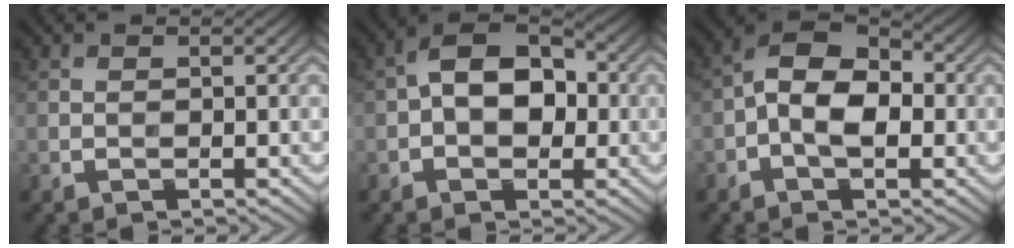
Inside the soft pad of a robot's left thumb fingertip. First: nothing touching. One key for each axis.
{"total": 8.3, "fx": 0.3, "fy": 5.4, "fz": 6.4, "tx": -0.096, "ty": 0.015, "tz": -0.009}
{"total": 8.7, "fx": -1.0, "fy": 5.1, "fz": 7.0, "tx": -0.127, "ty": 0.013, "tz": -0.029}